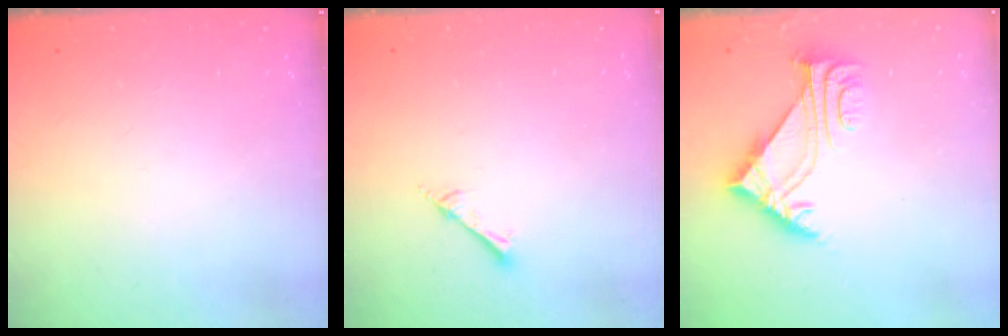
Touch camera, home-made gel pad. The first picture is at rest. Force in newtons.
{"total": 2.0, "press": 2.0, "slide": 0.2}
{"total": 6.5, "press": 6.5, "slide": 0.2}